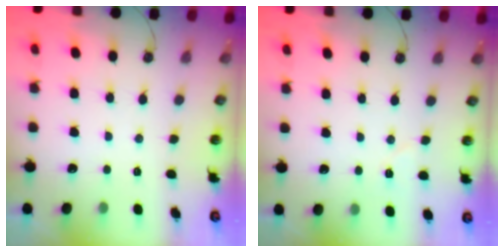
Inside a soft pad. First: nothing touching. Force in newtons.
{"total": 5.4, "press": 2.9, "slide": 4.5}